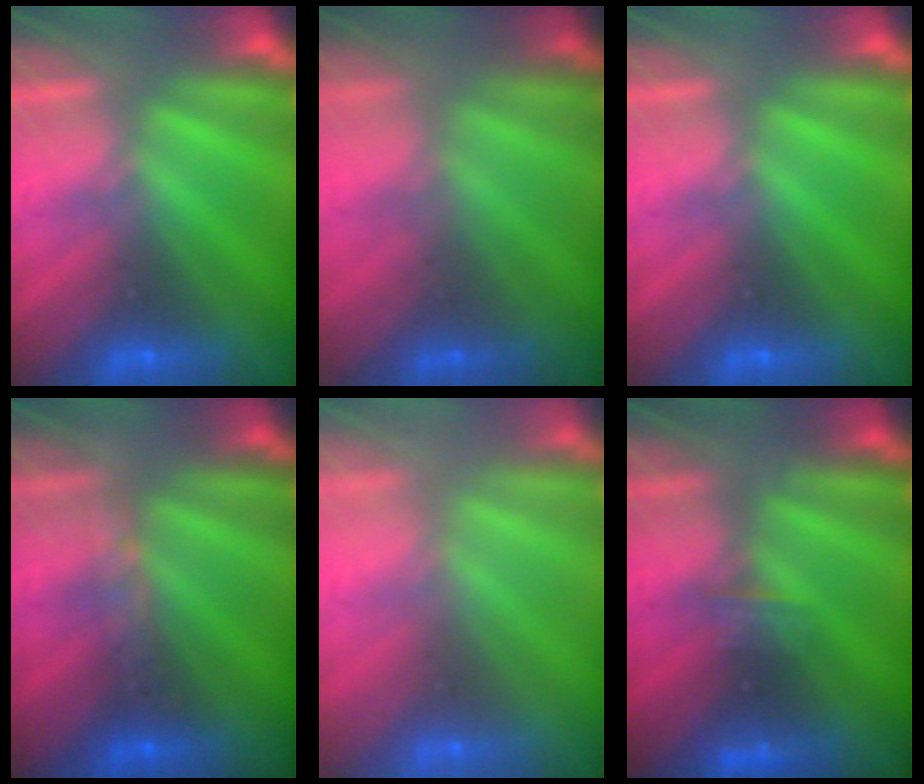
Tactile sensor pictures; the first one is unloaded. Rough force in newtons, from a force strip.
{"total": 1.8}
{"total": 0.0}
{"total": 2.9}
{"total": 8.7}
{"total": 2.5}